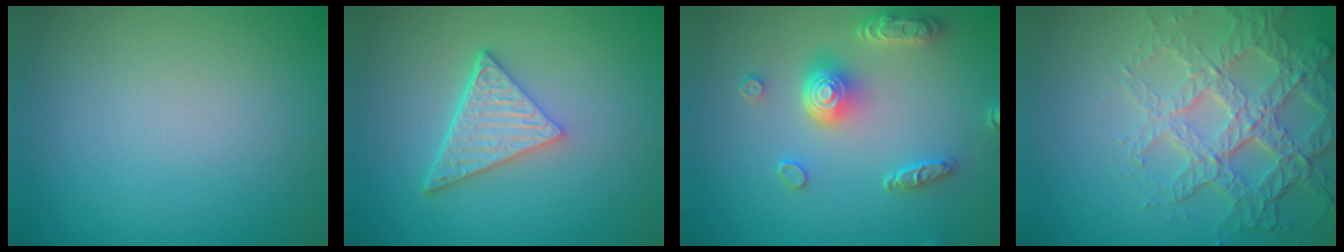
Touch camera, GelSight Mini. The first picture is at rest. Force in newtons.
{"total": 4.7, "press": 3.4, "slide": 3.3}
{"total": 5.3, "press": 4.0, "slide": 3.4}
{"total": 7.4, "press": 5.3, "slide": 5.2}